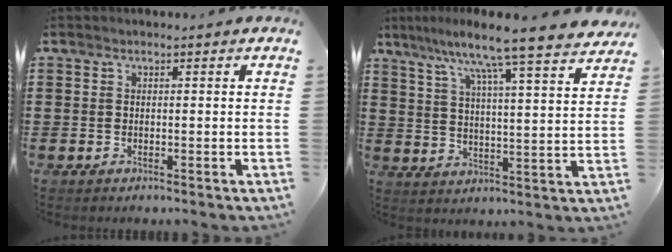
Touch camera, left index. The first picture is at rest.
{"total": 9.1, "force": [7.8, -1.0, 4.5], "torque": [-0.110, -0.053, 0.125]}